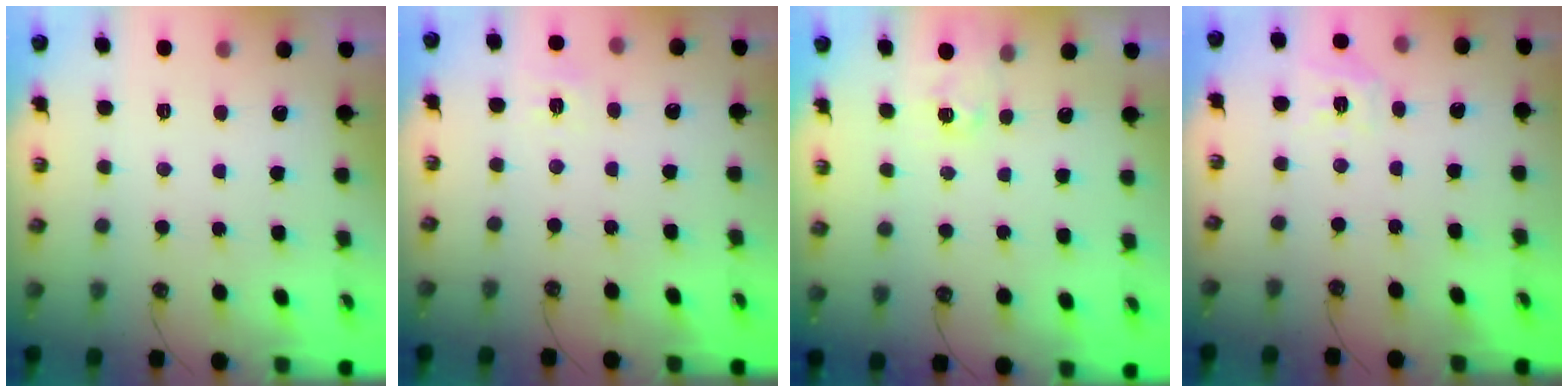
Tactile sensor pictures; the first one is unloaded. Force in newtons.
{"total": 5.6, "press": 5.6, "slide": 0.1}
{"total": 2.6, "press": 2.6, "slide": 0.4}
{"total": 7.8, "press": 7.7, "slide": 0.8}